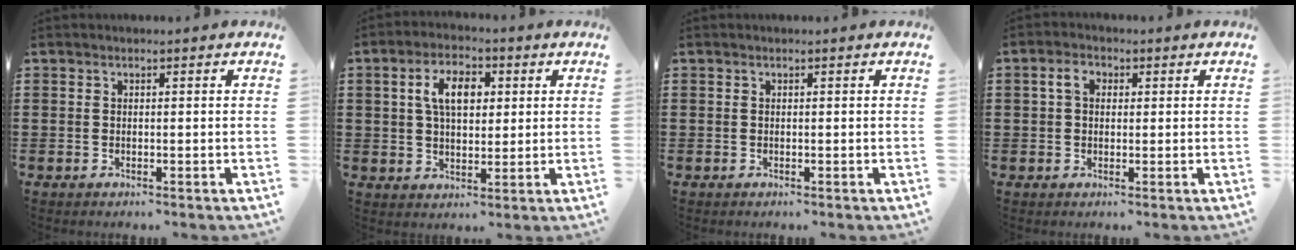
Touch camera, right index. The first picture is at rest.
{"total": 6.5, "force": [1.6, 3.7, 5.1], "torque": [-0.104, 0.014, 0.022]}
{"total": 0.0}
{"total": 2.8, "force": [0.6, 2.0, 1.9], "torque": [-0.043, 0.012, 0.009]}